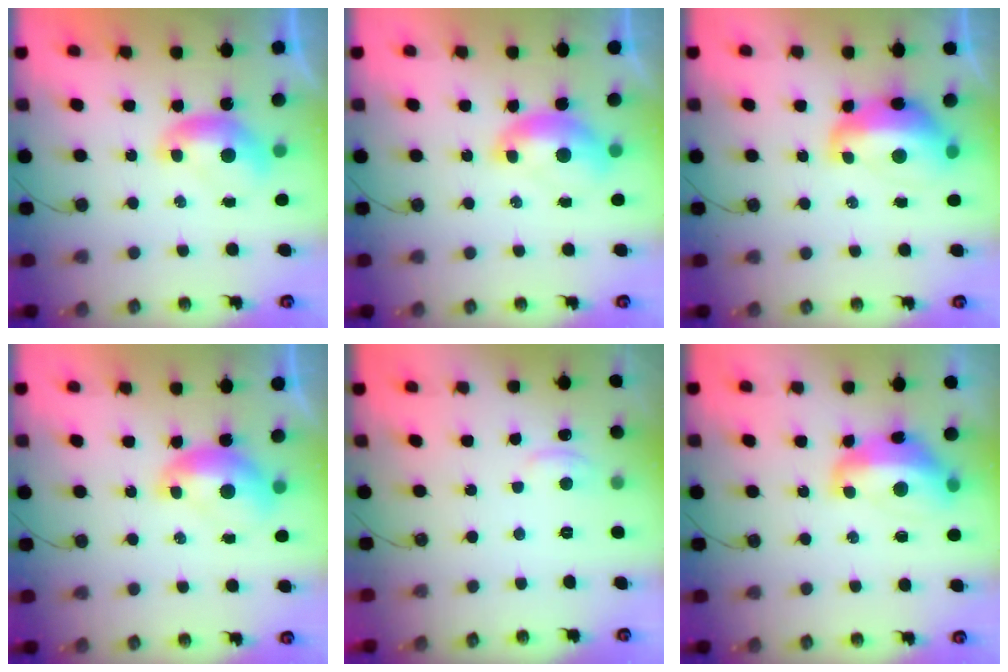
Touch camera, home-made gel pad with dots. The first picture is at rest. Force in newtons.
{"total": 1.5, "press": 1.4, "slide": 0.6}
{"total": 6.2, "press": 6.1, "slide": 1.1}
{"total": 1.3, "press": 1.3, "slide": 0.2}
{"total": 2.4, "press": 2.4, "slide": 0.4}
{"total": 7.4, "press": 7.3, "slide": 1.1}